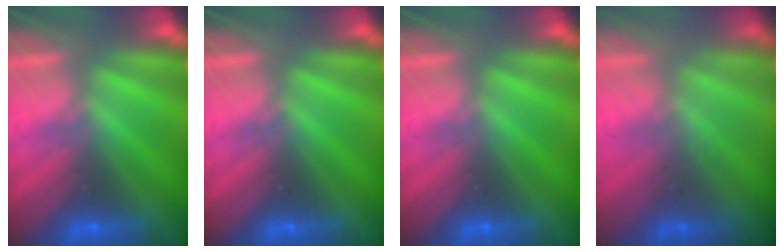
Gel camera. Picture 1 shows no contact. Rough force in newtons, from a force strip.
{"total": 0.0}
{"total": 0.0}
{"total": 1.4}